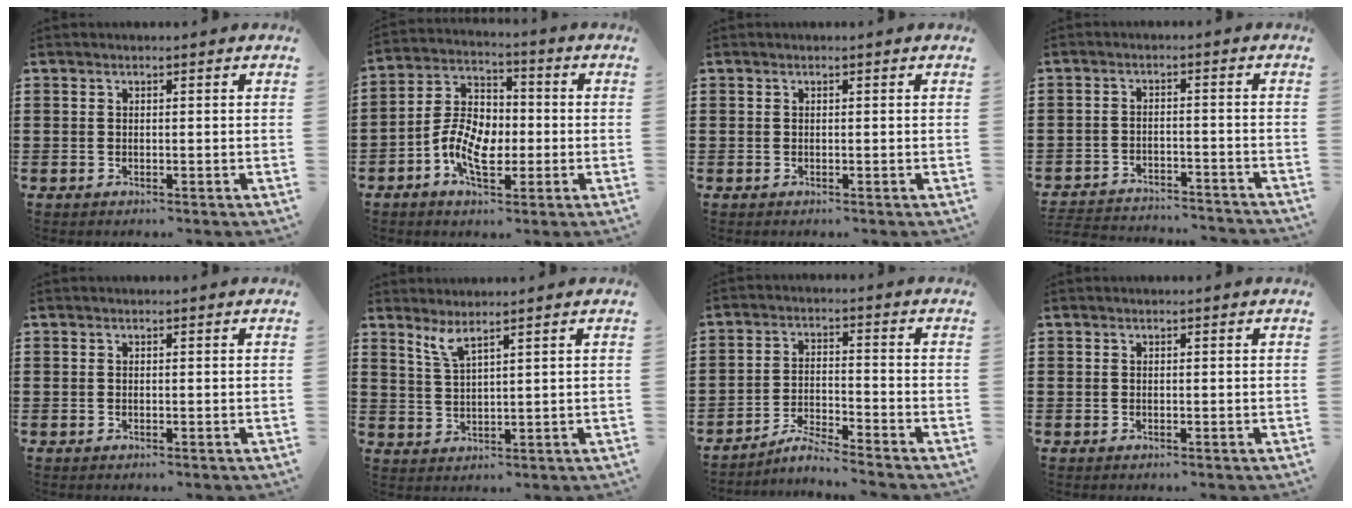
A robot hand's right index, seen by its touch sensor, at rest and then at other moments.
{"total": 8.5, "force": [-2.3, 5.2, 6.3], "torque": [-0.148, 0.006, -0.047]}
{"total": 0.0}
{"total": 3.3, "force": [-3.3, 0.2, 0.2], "torque": [-0.016, -0.001, -0.073]}
{"total": 0.0}
{"total": 3.0, "force": [2.3, 0.2, 1.8], "torque": [-0.041, 0.002, 0.042]}
{"total": 4.3, "force": [-4.1, -0.1, 1.2], "torque": [-0.030, 0.002, -0.083]}
{"total": 0.0}